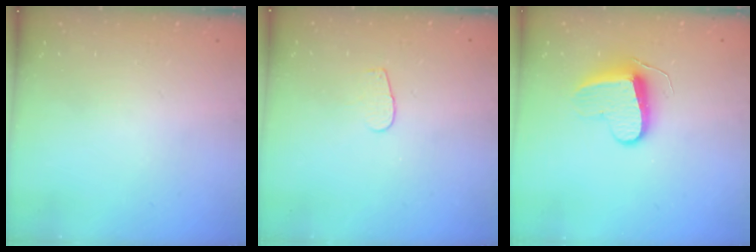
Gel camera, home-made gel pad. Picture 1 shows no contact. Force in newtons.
{"total": 3.2, "press": 3.2, "slide": 0.3}
{"total": 9.2, "press": 9.2, "slide": 0.4}